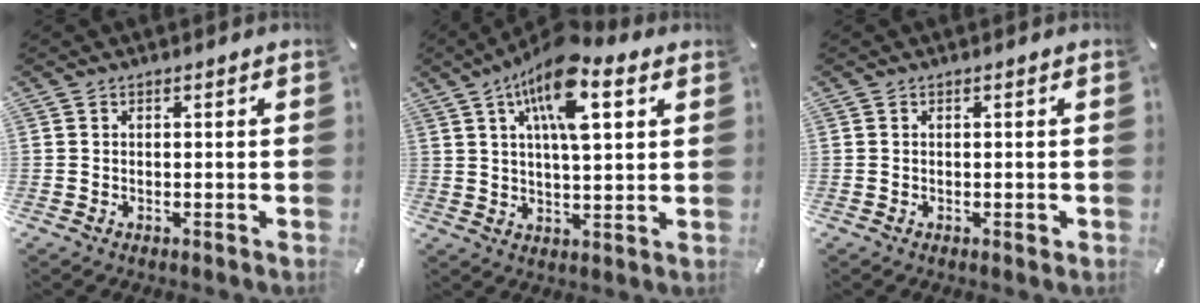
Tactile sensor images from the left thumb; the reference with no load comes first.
{"total": 13.9, "force": [7.0, 5.4, 10.8], "torque": [-0.184, -0.012, 0.119]}
{"total": 1.0, "force": [-0.3, 0.3, 0.9], "torque": [-0.015, -0.002, -0.005]}